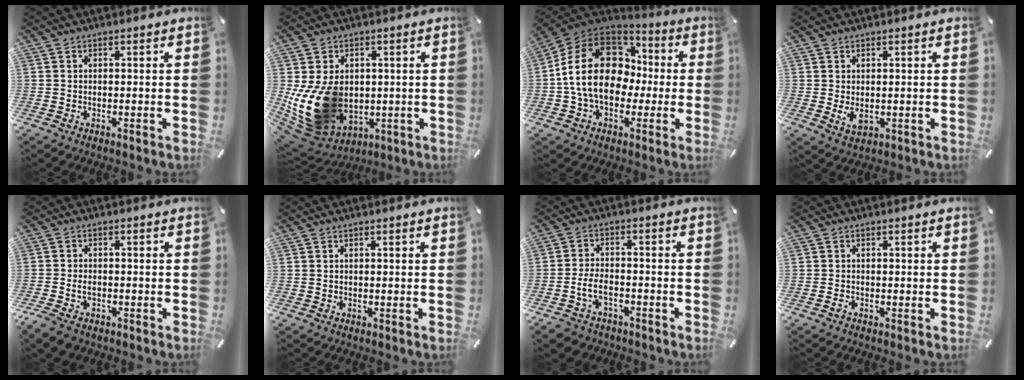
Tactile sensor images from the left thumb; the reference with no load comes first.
{"total": 15.8, "force": [-0.2, 12.5, 9.7], "torque": [-0.211, -0.014, 0.003]}
{"total": 19.4, "force": [-0.2, 15.2, 12.1], "torque": [-0.240, 0.019, 0.001]}
{"total": 3.1, "force": [0.0, 2.0, 2.3], "torque": [-0.049, -0.006, -0.002]}
{"total": 3.2, "force": [-1.6, 2.1, 1.9], "torque": [-0.047, 0.004, -0.032]}
{"total": 0.0}
{"total": 6.0, "force": [-2.8, 3.9, 3.6], "torque": [-0.085, 0.013, -0.057]}
{"total": 0.8, "force": [-0.6, 0.3, 0.4], "torque": [-0.008, -0.001, -0.012]}